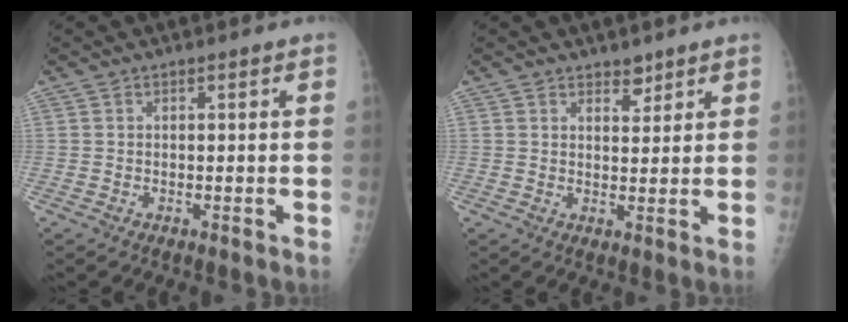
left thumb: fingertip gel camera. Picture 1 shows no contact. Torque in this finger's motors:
{"motor_torque": [-0.36, -0.24, -0.23, -0.24, 0.01]}